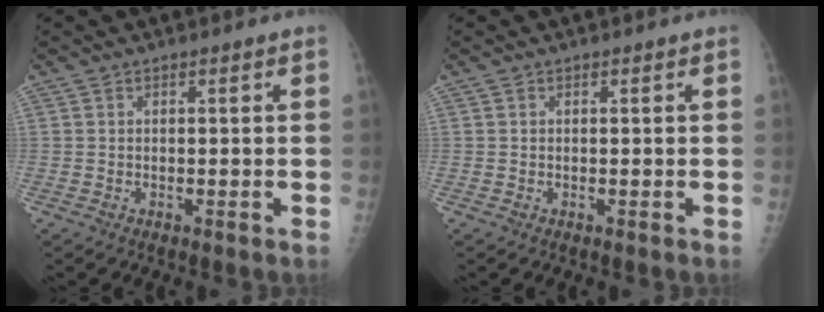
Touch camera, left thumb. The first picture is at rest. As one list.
[{"total": 0.0}]